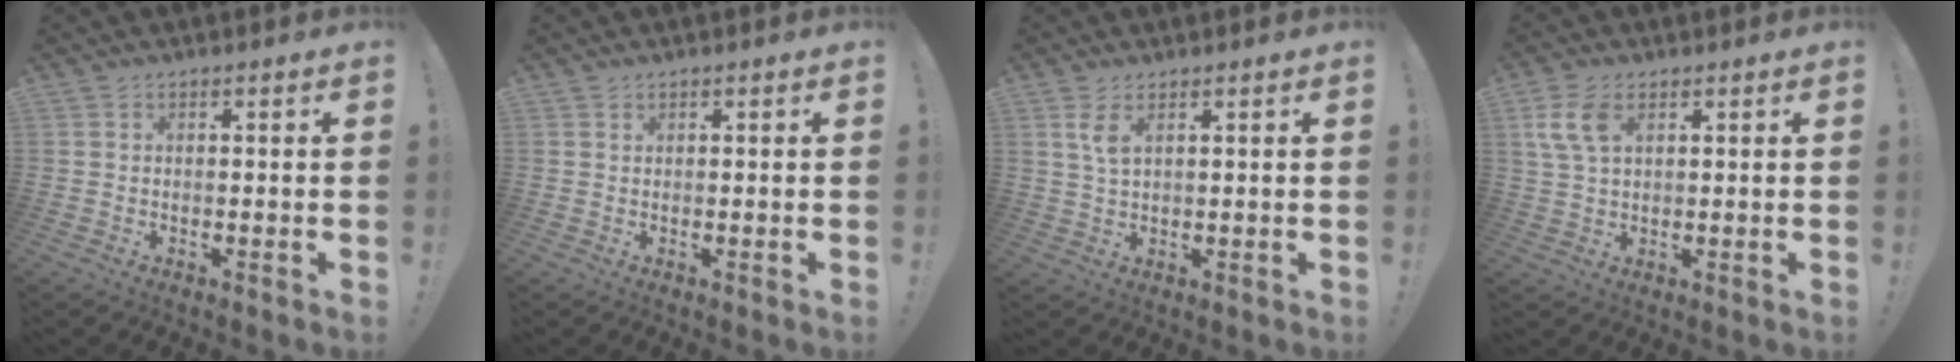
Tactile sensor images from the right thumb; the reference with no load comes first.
{"total": 0.5, "force": [0.5, 0.3, 0.1], "torque": [0.001, -0.001, 0.008]}
{"total": 4.0, "force": [1.9, 1.4, 3.2], "torque": [-0.054, -0.009, 0.031]}
{"total": 7.6, "force": [3.0, 4.3, 5.5], "torque": [-0.117, 0.001, 0.058]}